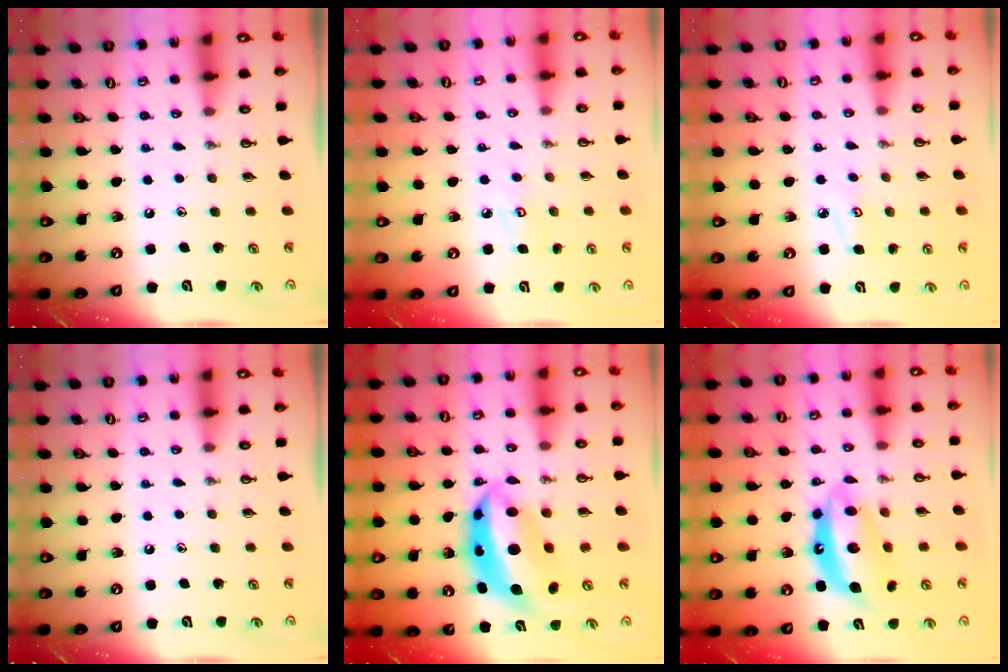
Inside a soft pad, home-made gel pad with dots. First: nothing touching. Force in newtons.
{"total": 4.7, "press": 4.6, "slide": 0.4}
{"total": 3.9, "press": 3.9, "slide": 0.4}
{"total": 0.0}
{"total": 11.1, "press": 11.1, "slide": 1.0}
{"total": 12.2, "press": 12.1, "slide": 1.7}